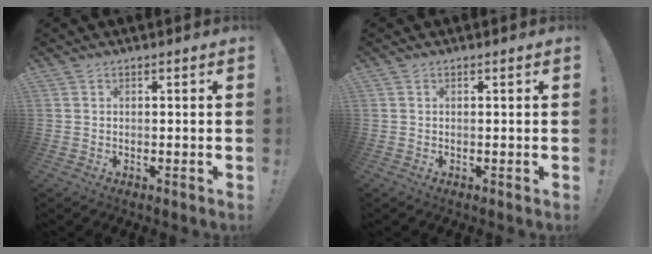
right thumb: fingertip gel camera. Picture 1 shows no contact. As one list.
[{"total": 0.0}]